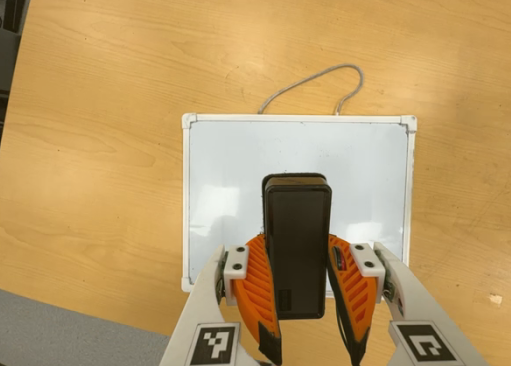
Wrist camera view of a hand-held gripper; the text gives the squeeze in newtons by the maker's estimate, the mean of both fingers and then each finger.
{"total": 8.3, "left": 6.6, "right": 10.0}